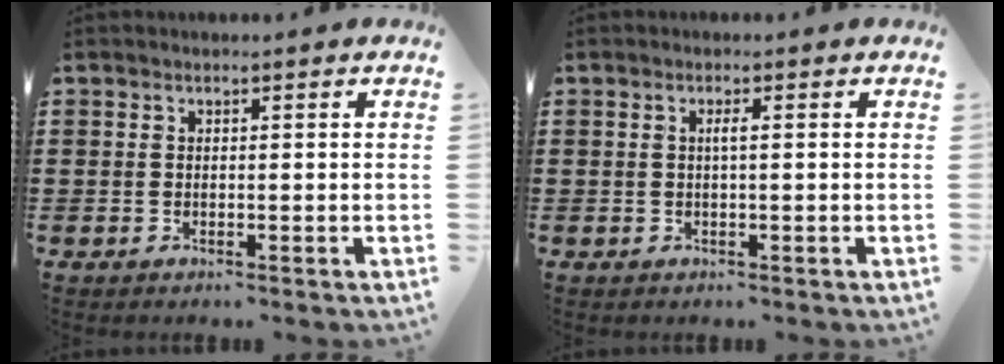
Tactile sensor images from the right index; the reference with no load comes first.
{"total": 1.1, "force": [0.0, 0.0, 1.1], "torque": [-0.022, -0.001, -0.001]}